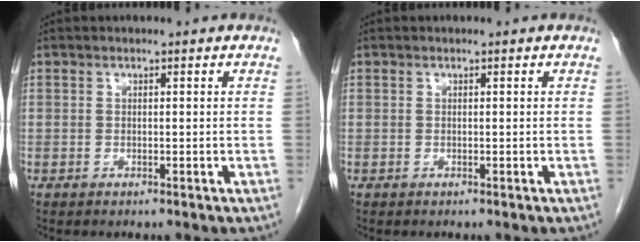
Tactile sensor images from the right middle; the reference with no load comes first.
{"total": 0.0}